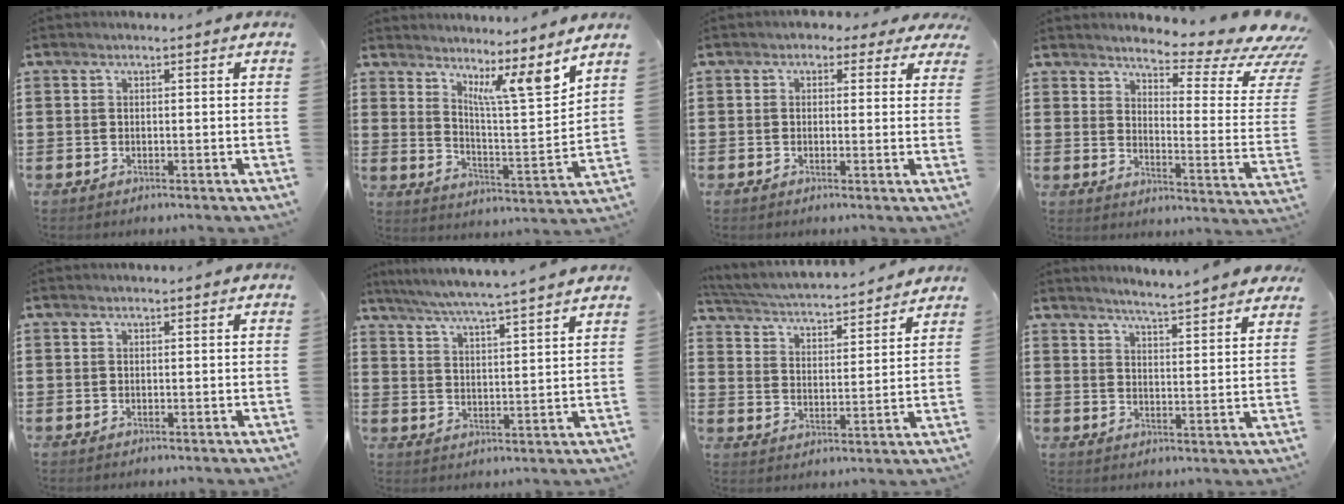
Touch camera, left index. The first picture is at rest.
{"total": 8.5, "force": [6.2, 0.6, 5.7], "torque": [-0.105, -0.036, 0.102]}
{"total": 1.8, "force": [0.7, 1.5, 0.7], "torque": [-0.014, 0.006, 0.008]}
{"total": 6.1, "force": [5.0, 0.6, 3.5], "torque": [-0.057, -0.051, 0.076]}
{"total": 0.0}
{"total": 5.0, "force": [4.5, -1.0, 1.7], "torque": [-0.052, -0.033, 0.074]}
{"total": 3.8, "force": [3.8, 0.0, 0.7], "torque": [-0.037, -0.032, 0.057]}
{"total": 4.1, "force": [4.0, -0.9, 0.6], "torque": [-0.030, -0.028, 0.066]}